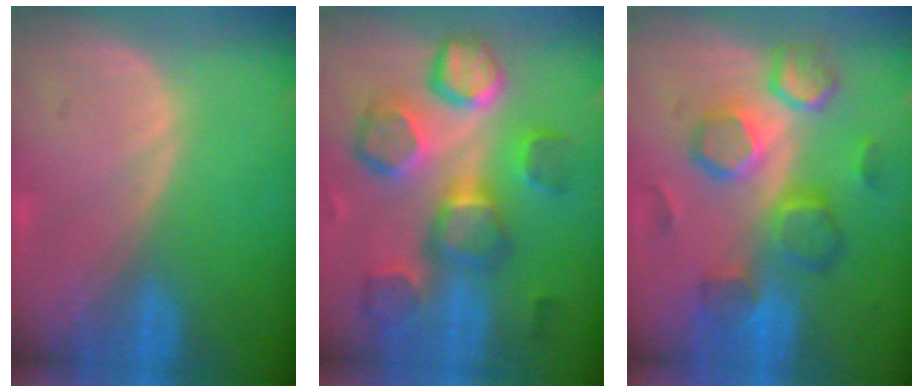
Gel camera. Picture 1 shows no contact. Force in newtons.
{"total": 10.6, "press": 10.3, "slide": 2.2}
{"total": 8.6, "press": 8.5, "slide": 1.6}